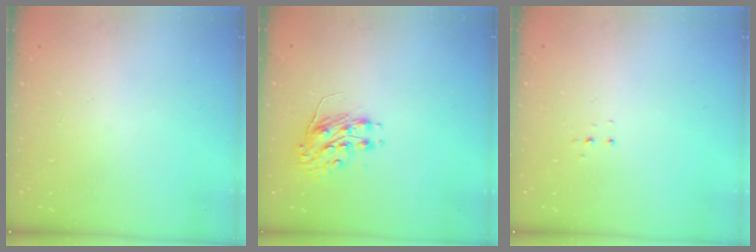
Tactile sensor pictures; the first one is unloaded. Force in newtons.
{"total": 8.0, "press": 8.0, "slide": 0.2}
{"total": 3.3, "press": 3.2, "slide": 0.6}